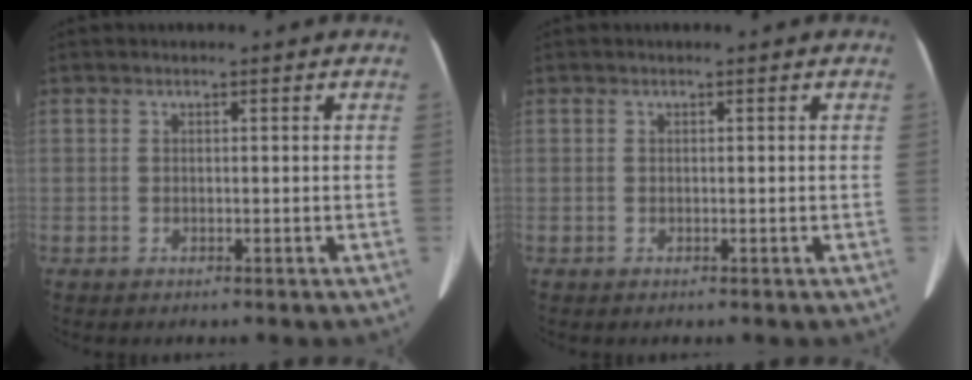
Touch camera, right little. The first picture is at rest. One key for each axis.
{"total": 0.0}